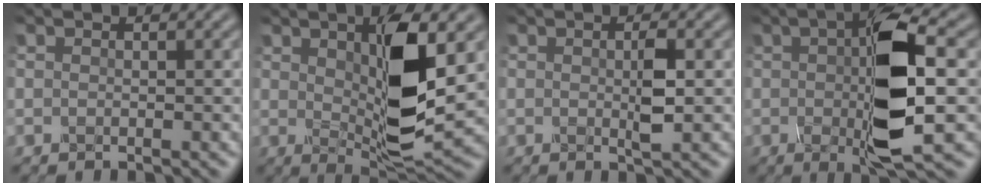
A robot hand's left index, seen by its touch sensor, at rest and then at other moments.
{"total": 8.2, "force": [1.5, 2.5, 7.6], "torque": [-0.134, -0.014, 0.030]}
{"total": 2.2, "force": [0.1, 0.4, 2.2], "torque": [-0.040, -0.002, 0.001]}
{"total": 9.7, "force": [0.2, 2.7, 9.3], "torque": [-0.159, -0.001, 0.001]}